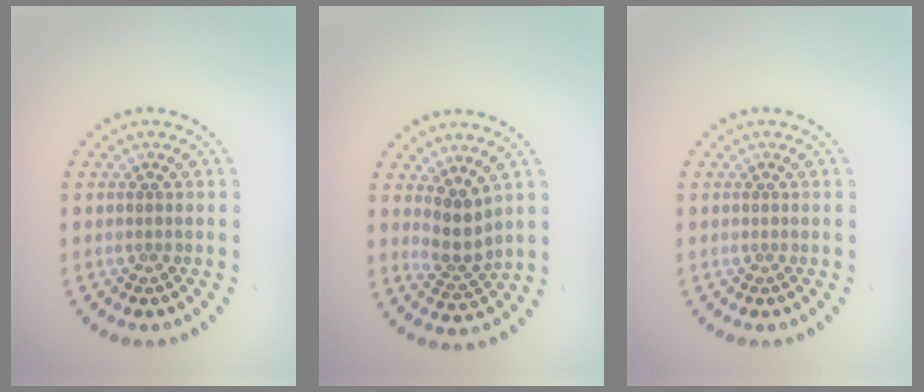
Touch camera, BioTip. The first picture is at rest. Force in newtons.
{"total": 2.5, "press": 1.9, "slide": 1.6}
{"total": 0.0}